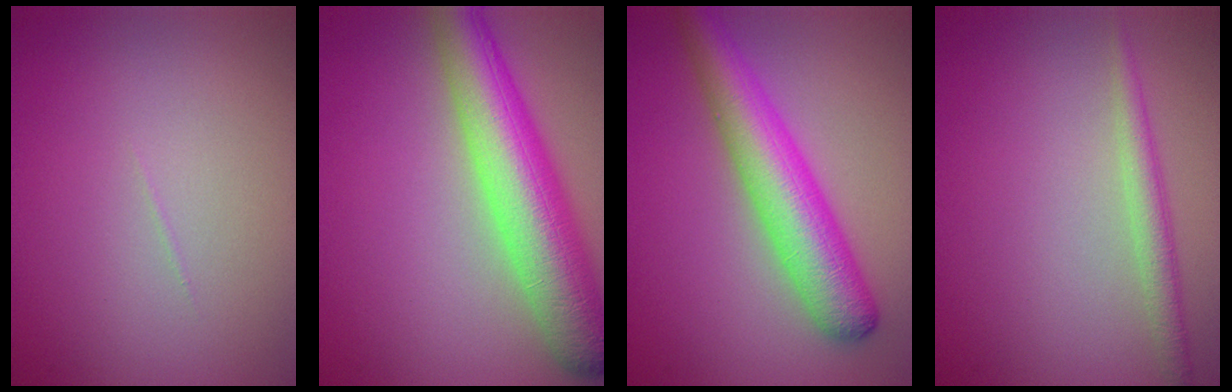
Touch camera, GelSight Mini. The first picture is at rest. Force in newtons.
{"total": 8.6, "press": 8.6, "slide": 0.5}
{"total": 6.4, "press": 6.4, "slide": 0.2}
{"total": 2.0, "press": 2.0, "slide": 0.1}